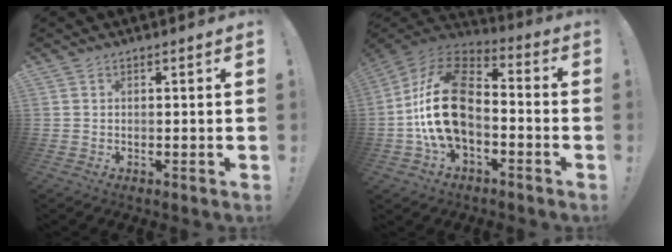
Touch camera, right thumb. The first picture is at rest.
{"total": 21.7, "force": [-2.4, 13.7, 16.7], "torque": [-0.322, 0.032, -0.034]}